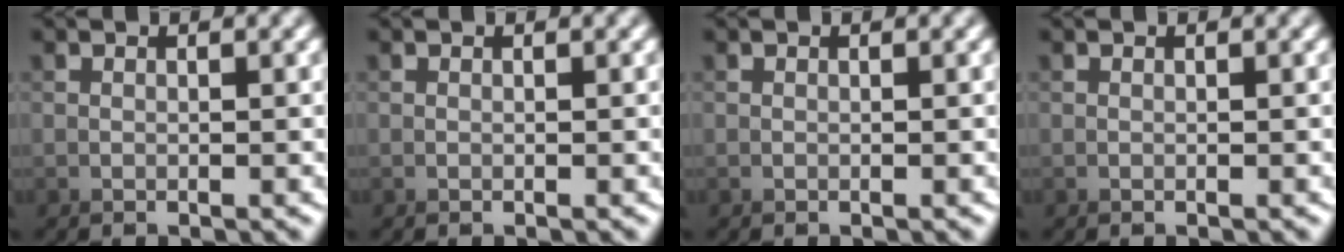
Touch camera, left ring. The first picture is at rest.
{"total": 0.0}
{"total": 0.0}
{"total": 0.0}